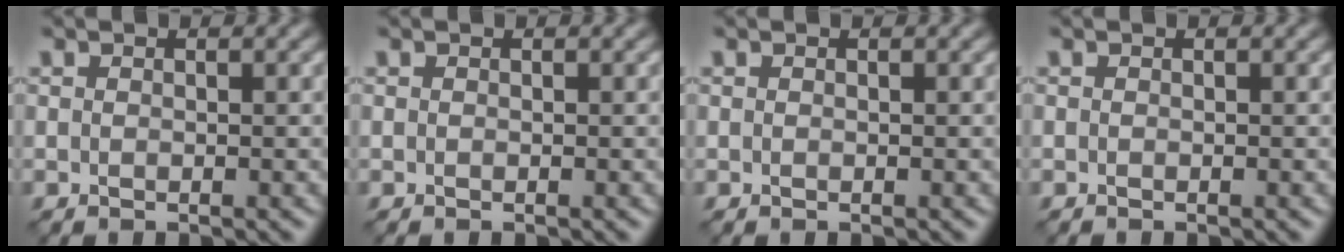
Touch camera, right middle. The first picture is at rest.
{"total": 0.0}
{"total": 0.0}
{"total": 0.0}